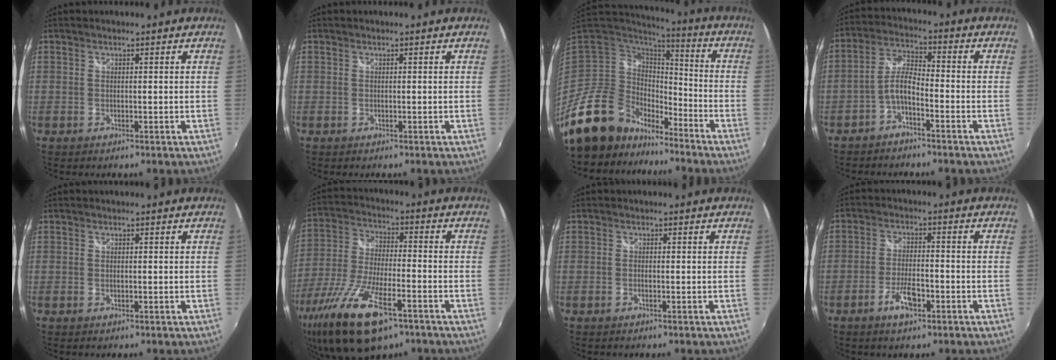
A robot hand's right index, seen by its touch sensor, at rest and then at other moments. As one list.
[{"total": 0.0}, {"total": 17.6, "force": [-13.4, 9.7, 6.1], "torque": [-0.145, 0.002, -0.236]}, {"total": 5.1, "force": [-3.0, 1.6, 3.8], "torque": [-0.092, 0.017, -0.060]}, {"total": 0.0}, {"total": 20.6, "force": [-11.9, 7.3, 15.1], "torque": [-0.314, -0.059, -0.218]}, {"total": 0.7, "force": [-0.3, 0.3, 0.6], "torque": [-0.014, 0.000, -0.007]}, {"total": 5.9, "force": [-3.1, 2.1, 4.5], "torque": [-0.096, -0.002, -0.055]}]